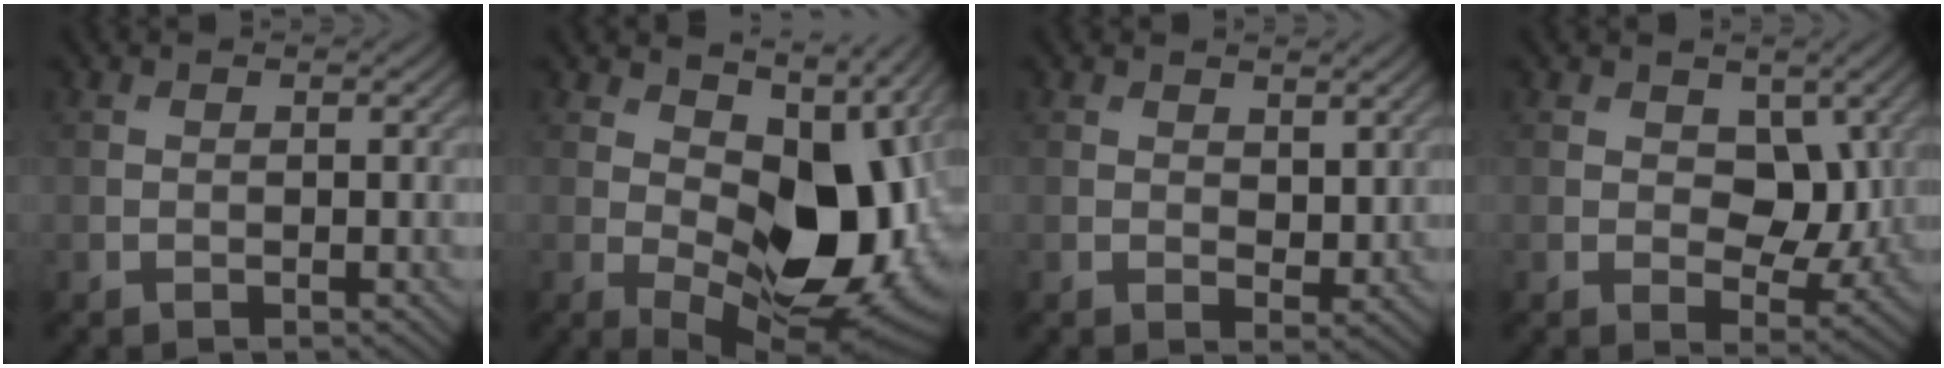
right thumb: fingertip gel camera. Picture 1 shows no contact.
{"total": 14.6, "force": [1.6, 8.4, 11.9], "torque": [-0.172, -0.013, 0.033]}
{"total": 2.7, "force": [1.6, 1.6, 1.6], "torque": [-0.029, -0.008, 0.029]}
{"total": 6.8, "force": [1.4, 4.5, 4.9], "torque": [-0.077, -0.012, 0.016]}